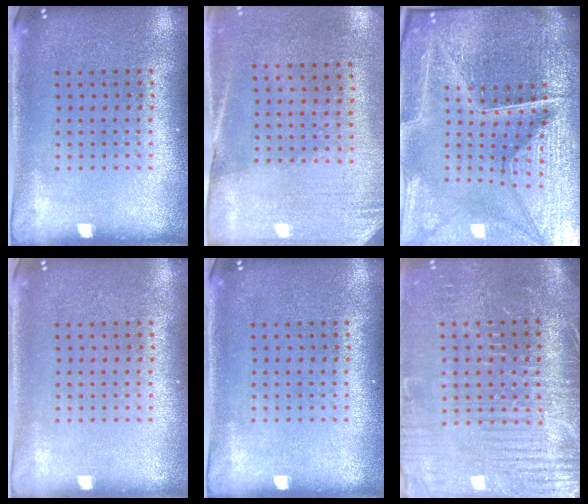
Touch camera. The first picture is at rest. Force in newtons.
{"total": 2.6, "press": 2.3, "slide": 1.3}
{"total": 6.8, "press": 6.0, "slide": 3.1}
{"total": 0.0}
{"total": 0.0}
{"total": 4.2, "press": 3.9, "slide": 1.5}